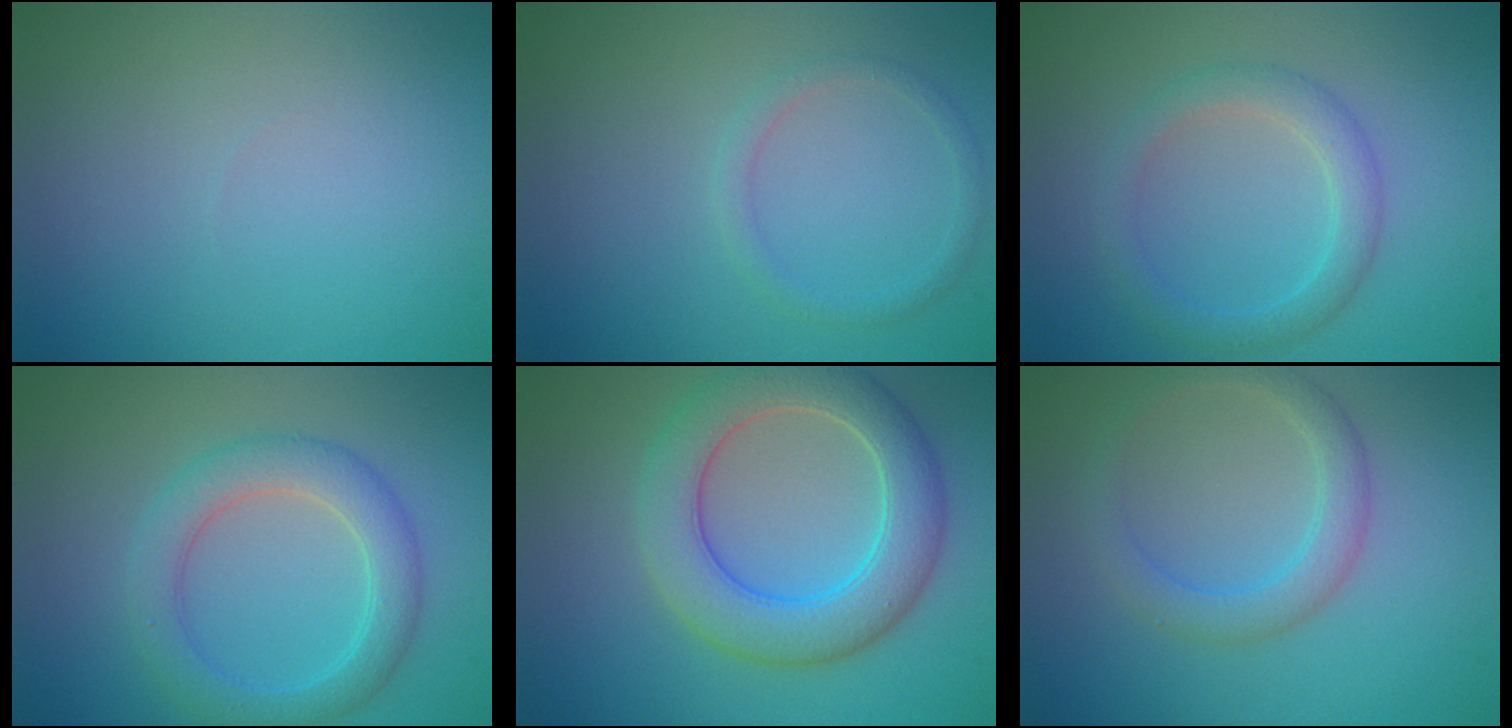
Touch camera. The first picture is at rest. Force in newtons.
{"total": 1.3, "press": 1.3, "slide": 0.0}
{"total": 2.7, "press": 2.7, "slide": 0.1}
{"total": 4.1, "press": 4.0, "slide": 0.2}
{"total": 6.7, "press": 6.7, "slide": 0.5}
{"total": 2.8, "press": 2.8, "slide": 0.1}